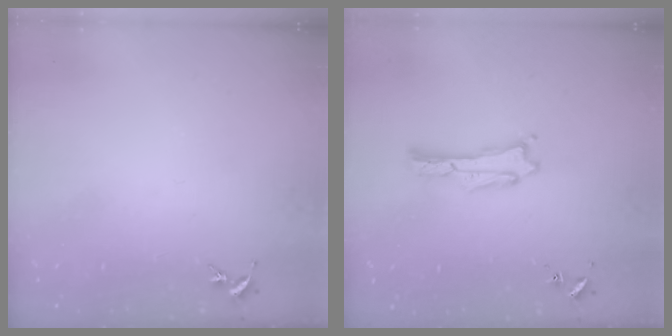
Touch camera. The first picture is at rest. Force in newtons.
{"total": 0.0}